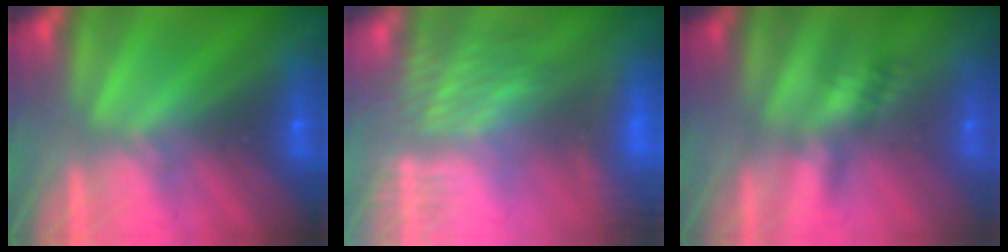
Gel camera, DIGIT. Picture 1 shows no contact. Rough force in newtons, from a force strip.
{"total": 9.6}
{"total": 2.4}